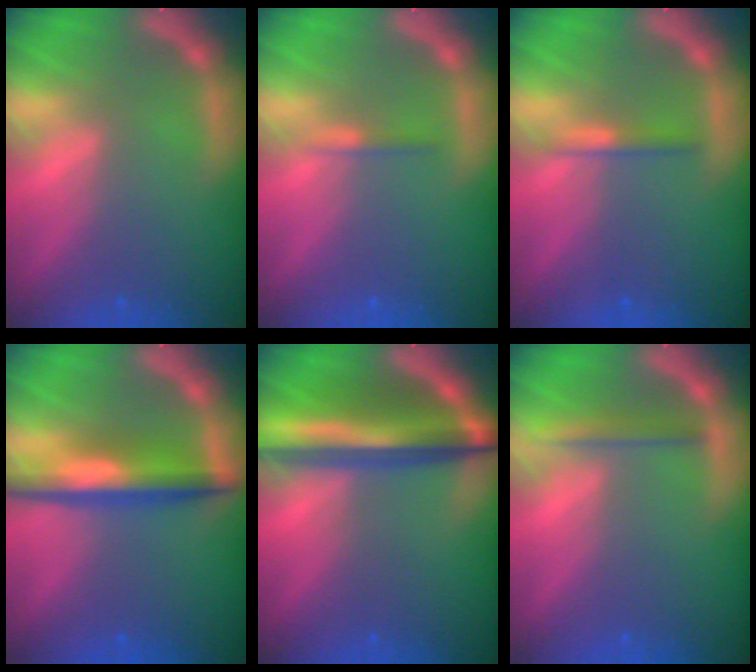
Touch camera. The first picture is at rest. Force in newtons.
{"total": 0.9}
{"total": 1.4}
{"total": 5.5}
{"total": 9.1}
{"total": 2.0}